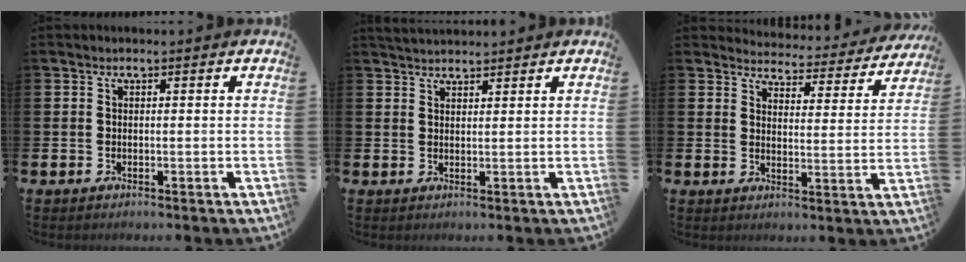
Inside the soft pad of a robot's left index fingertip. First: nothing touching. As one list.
[{"total": 3.5, "force": [3.5, 0.3, 0.2], "torque": [-0.016, -0.016, 0.066]}, {"total": 4.1, "force": [4.1, 0.7, 0.3], "torque": [-0.018, -0.039, 0.064]}]